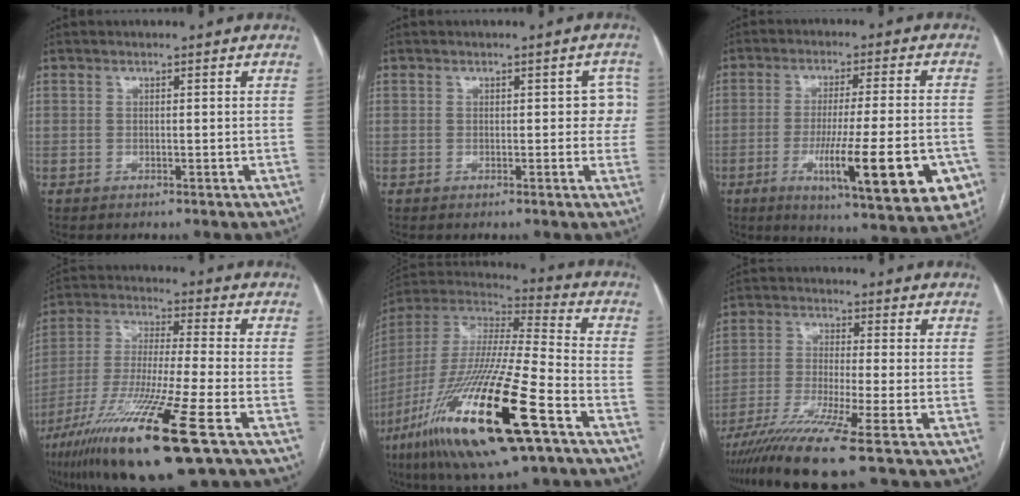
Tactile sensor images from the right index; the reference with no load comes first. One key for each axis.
{"total": 3.1, "fx": 0.3, "fy": 2.0, "fz": 2.4, "tx": -0.008, "ty": 0.019, "tz": -0.001}
{"total": 18.9, "fx": -6.7, "fy": 2.5, "fz": 17.5, "tx": -0.213, "ty": -0.020, "tz": -0.088}
{"total": 19.8, "fx": -10.5, "fy": 0.5, "fz": 16.8, "tx": -0.330, "ty": -0.053, "tz": -0.192}
{"total": 27.1, "fx": -13.4, "fy": 2.9, "fz": 23.4, "tx": -0.475, "ty": -0.071, "tz": -0.249}
{"total": 10.6, "fx": -7.1, "fy": -1.5, "fz": 7.7, "tx": -0.146, "ty": -0.030, "tz": -0.128}